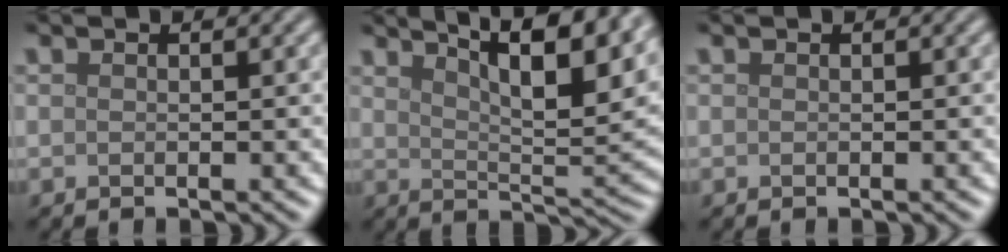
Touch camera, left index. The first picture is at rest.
{"total": 11.8, "force": [7.6, 3.1, 8.5], "torque": [-0.096, 0.022, 0.096]}
{"total": 0.0}